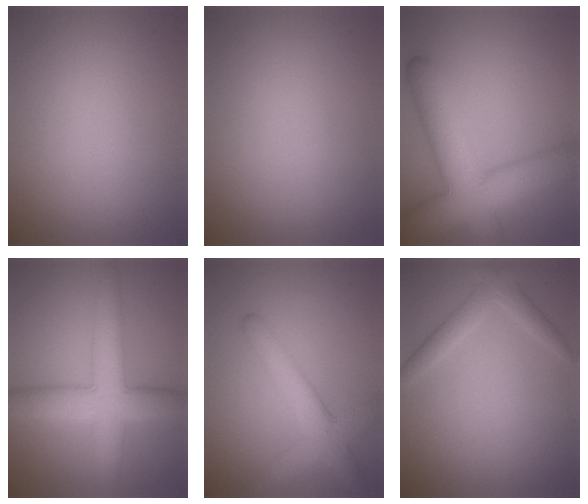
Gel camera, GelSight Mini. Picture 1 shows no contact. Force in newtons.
{"total": 0.0}
{"total": 10.2, "press": 10.2, "slide": 0.6}
{"total": 6.9, "press": 6.9, "slide": 0.2}
{"total": 4.5, "press": 4.5, "slide": 0.2}
{"total": 2.2, "press": 2.2, "slide": 0.1}